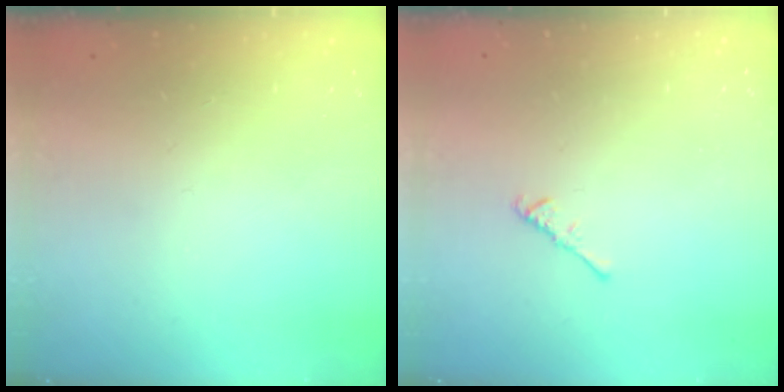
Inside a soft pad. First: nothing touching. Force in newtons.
{"total": 2.6, "press": 2.6, "slide": 0.6}